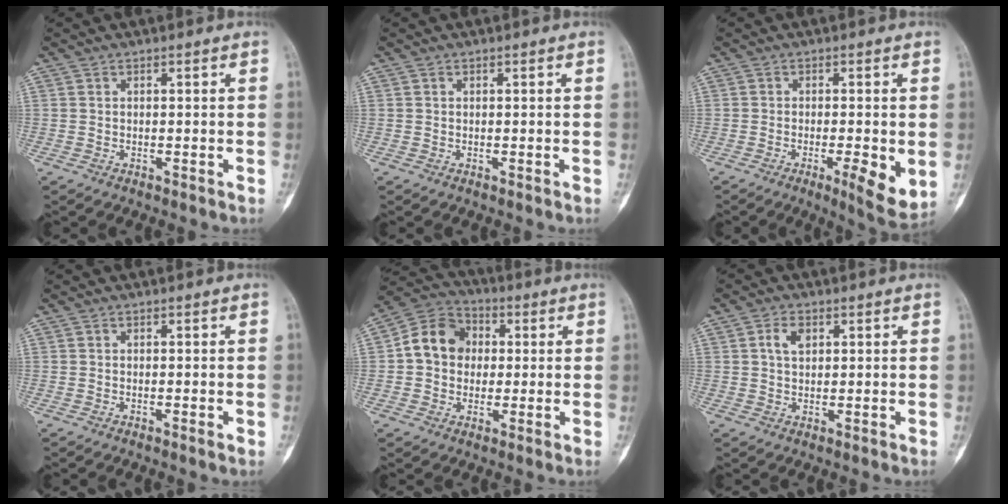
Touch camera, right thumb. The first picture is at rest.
{"total": 0.0}
{"total": 7.3, "force": [-1.6, 1.6, 6.9], "torque": [-0.100, -0.016, -0.024]}
{"total": 0.7, "force": [-0.3, 0.1, 0.7], "torque": [-0.009, -0.001, -0.003]}
{"total": 10.5, "force": [0.9, 9.0, 5.5], "torque": [-0.074, 0.024, 0.002]}
{"total": 3.5, "force": [1.1, 2.3, 2.4], "torque": [-0.040, 0.001, 0.020]}